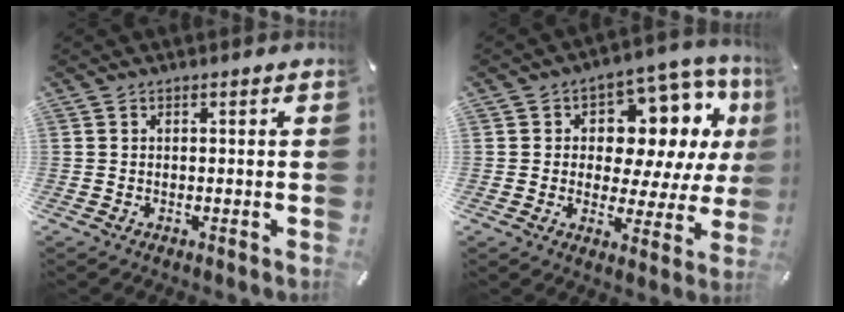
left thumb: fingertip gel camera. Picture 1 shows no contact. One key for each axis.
{"total": 12.2, "fx": 5.1, "fy": 8.3, "fz": 7.5, "tx": -0.102, "ty": -0.046, "tz": 0.092}